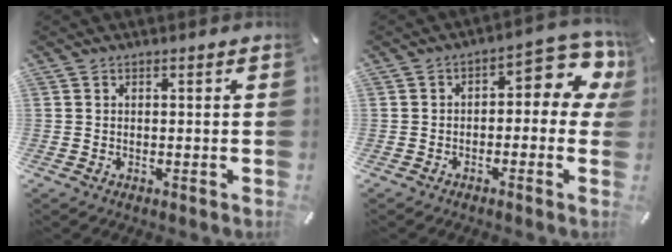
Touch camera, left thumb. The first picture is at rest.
{"total": 8.5, "force": [1.7, 4.4, 7.1], "torque": [-0.083, -0.017, 0.024]}